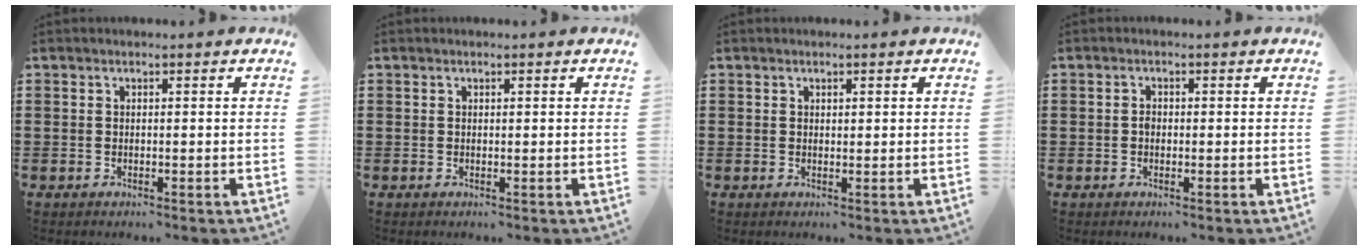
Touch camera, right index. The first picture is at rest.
{"total": 0.0}
{"total": 0.6, "force": [0.4, 0.4, 0.2], "torque": [-0.005, 0.003, 0.007]}
{"total": 1.0, "force": [-0.2, 0.7, 0.7], "torque": [-0.016, 0.000, -0.004]}